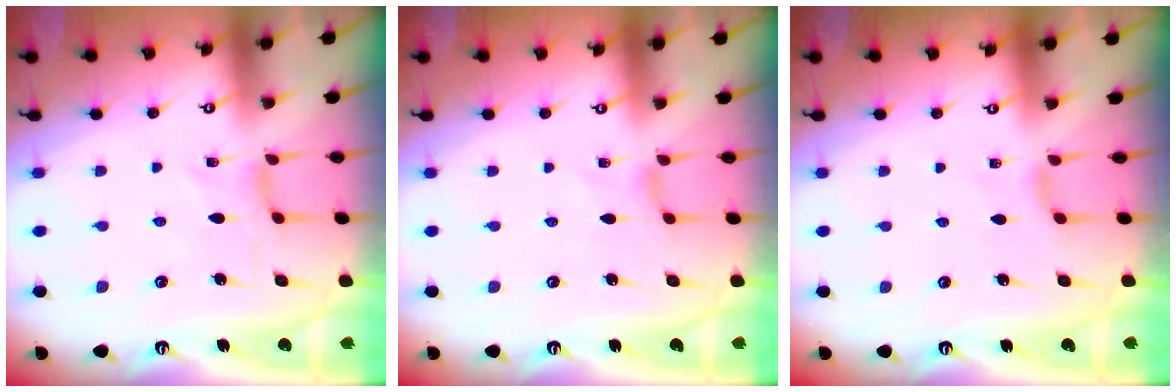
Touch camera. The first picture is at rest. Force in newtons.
{"total": 0.0}
{"total": 1.3, "press": 1.2, "slide": 0.3}